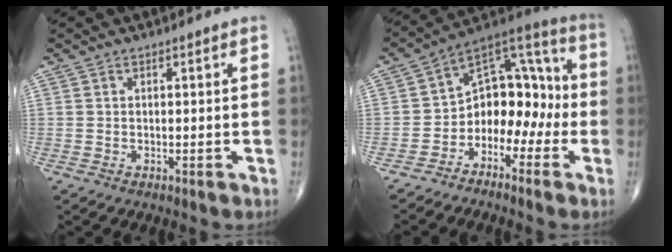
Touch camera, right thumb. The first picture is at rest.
{"total": 13.0, "force": [-3.6, 9.0, 8.6], "torque": [-0.079, 0.080, -0.073]}